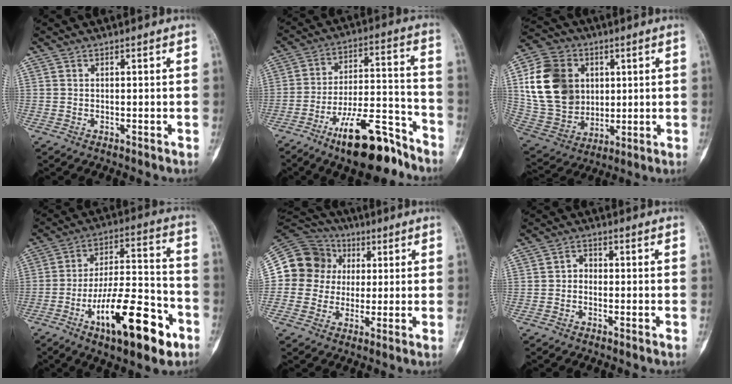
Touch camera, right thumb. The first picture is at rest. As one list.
[{"total": 16.8, "force": [-11.5, 5.5, 11.0], "torque": [-0.157, 0.089, -0.187]}, {"total": 19.0, "force": [4.0, 15.2, 10.7], "torque": [-0.185, 0.000, 0.084]}, {"total": 20.8, "force": [-9.5, 7.2, 17.1], "torque": [-0.269, 0.055, -0.149]}, {"total": 13.7, "force": [1.7, 13.0, 3.9], "torque": [-0.048, 0.036, 0.028]}, {"total": 2.3, "force": [-0.4, 1.9, 1.2], "torque": [-0.007, 0.011, -0.016]}]